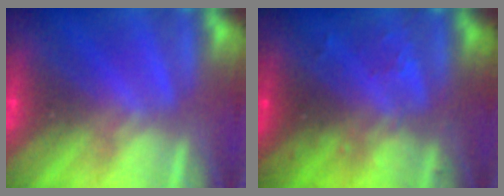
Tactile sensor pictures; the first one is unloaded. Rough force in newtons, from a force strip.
{"total": 2.4}